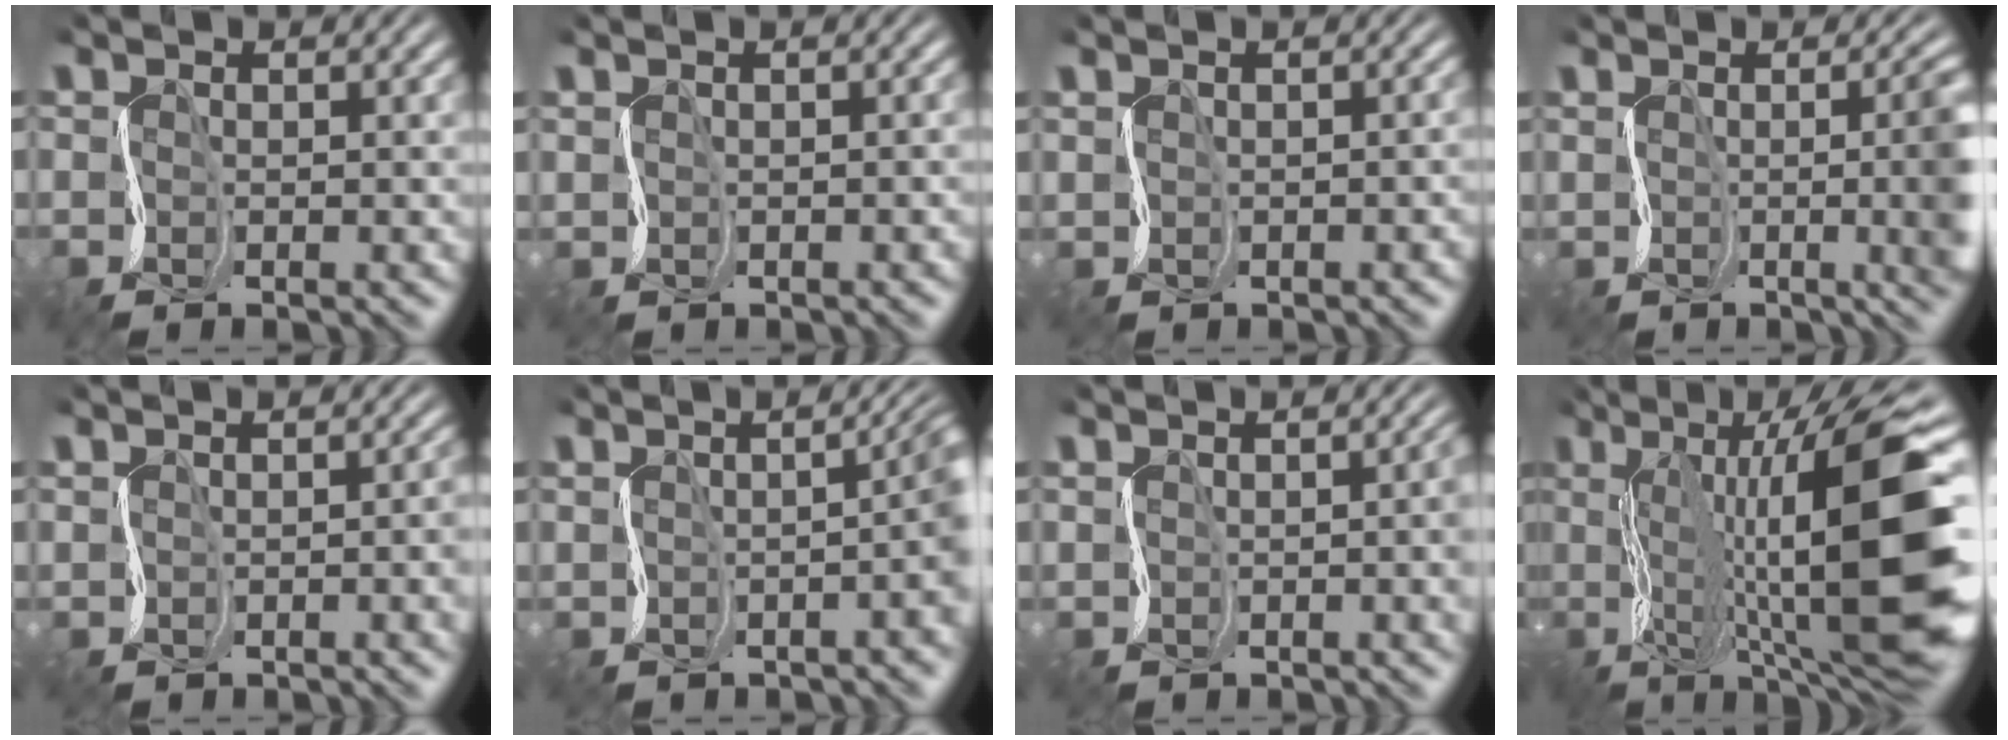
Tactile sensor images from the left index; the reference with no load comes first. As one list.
[{"total": 0.8, "force": [-0.2, 0.2, -0.8], "torque": [0.006, 0.011, 0.009]}, {"total": 0.9, "force": [-0.5, 0.6, -0.5], "torque": [0.011, 0.014, 0.007]}, {"total": 5.8, "force": [0.4, 2.1, 5.3], "torque": [-0.039, -0.005, 0.016]}, {"total": 1.1, "force": [-0.1, 0.6, 1.0], "torque": [-0.005, 0.004, 0.007]}, {"total": 4.7, "force": [-0.2, 1.8, 4.4], "torque": [-0.010, -0.003, 0.002]}, {"total": 2.0, "force": [0.3, 0.8, 1.8], "torque": [-0.010, 0.002, 0.011]}, {"total": 16.0, "force": [1.4, 4.5, 15.3], "torque": [-0.226, 0.027, 0.032]}]